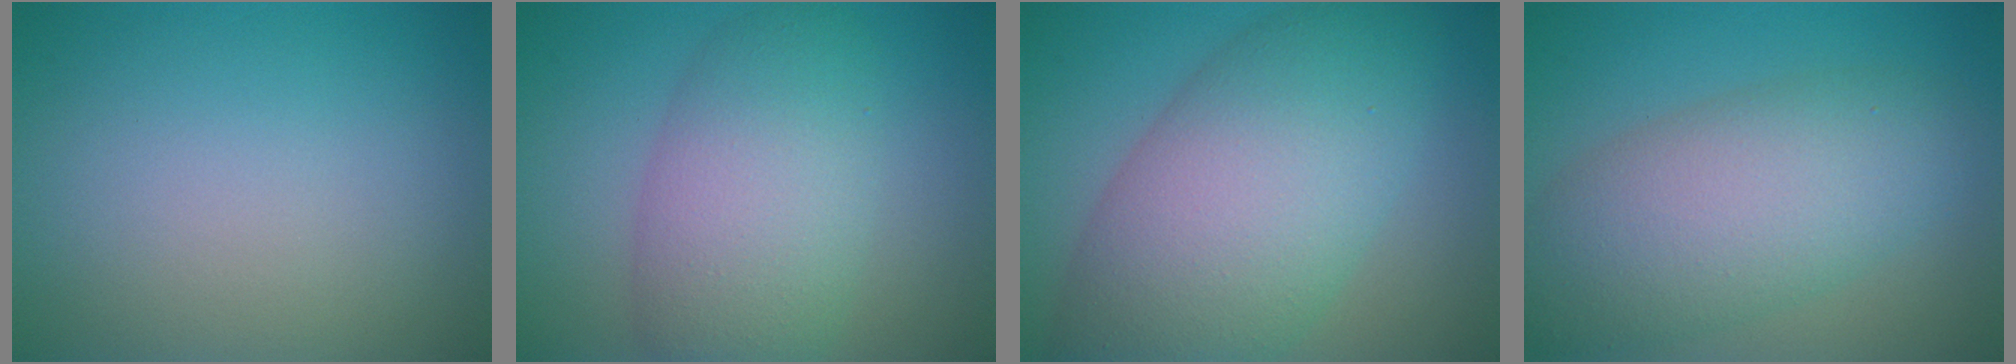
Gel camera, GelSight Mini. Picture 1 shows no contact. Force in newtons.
{"total": 5.1, "press": 5.0, "slide": 0.5}
{"total": 10.7, "press": 10.7, "slide": 0.5}
{"total": 7.8, "press": 7.8, "slide": 0.4}